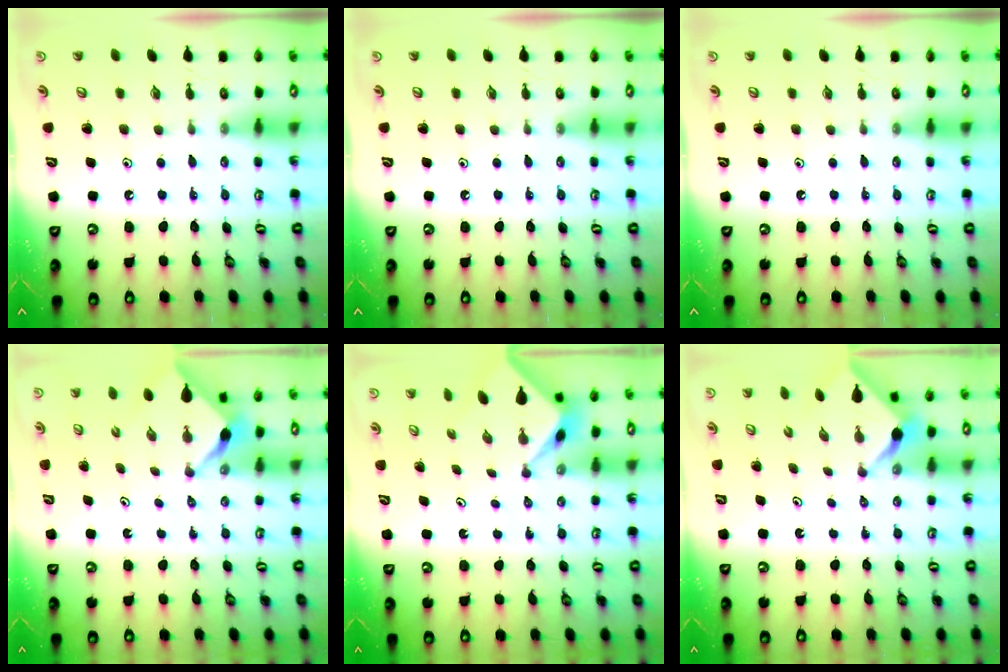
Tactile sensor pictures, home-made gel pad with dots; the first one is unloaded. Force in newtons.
{"total": 0.0}
{"total": 0.0}
{"total": 2.4, "press": 2.4, "slide": 0.2}
{"total": 1.7, "press": 1.7, "slide": 0.1}
{"total": 2.5, "press": 2.5, "slide": 0.3}